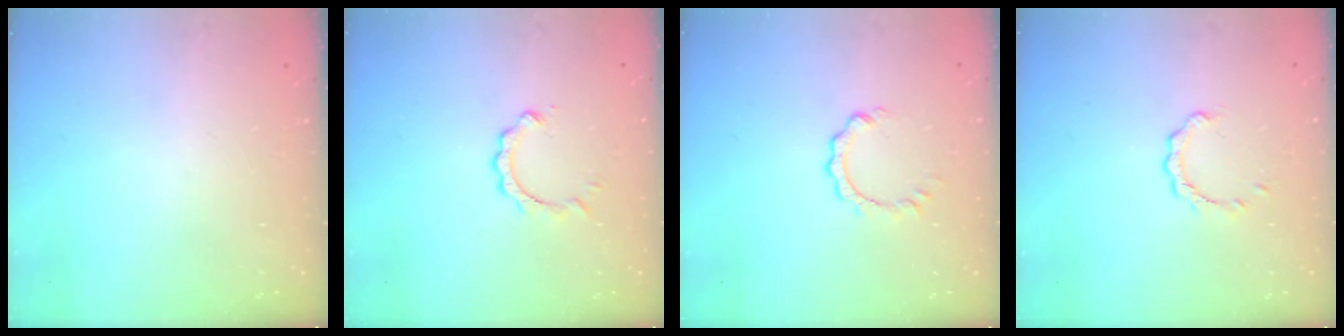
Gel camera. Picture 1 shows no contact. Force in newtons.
{"total": 2.9, "press": 2.8, "slide": 0.3}
{"total": 2.8, "press": 2.8, "slide": 0.3}
{"total": 2.6, "press": 2.6, "slide": 0.3}